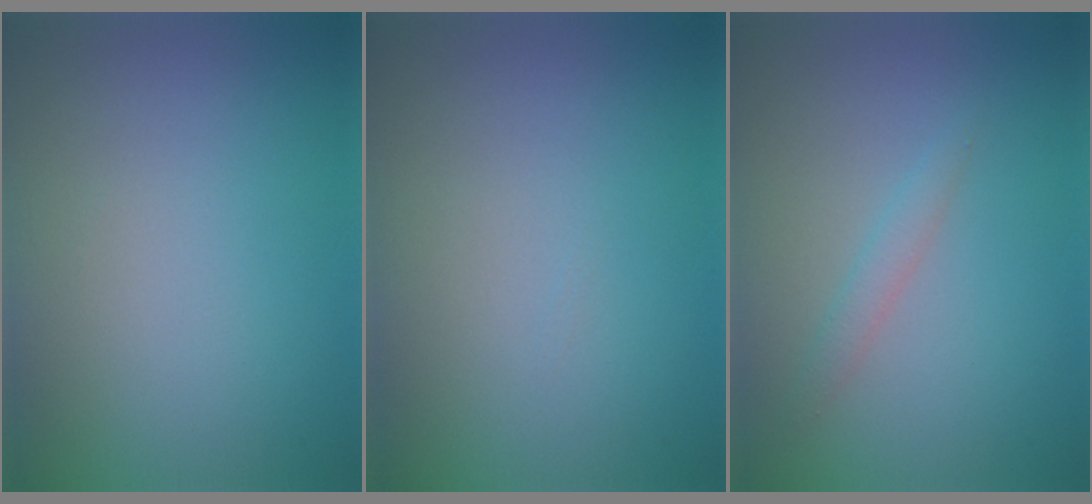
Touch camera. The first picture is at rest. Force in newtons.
{"total": 0.0}
{"total": 1.2, "press": 1.2, "slide": 0.0}